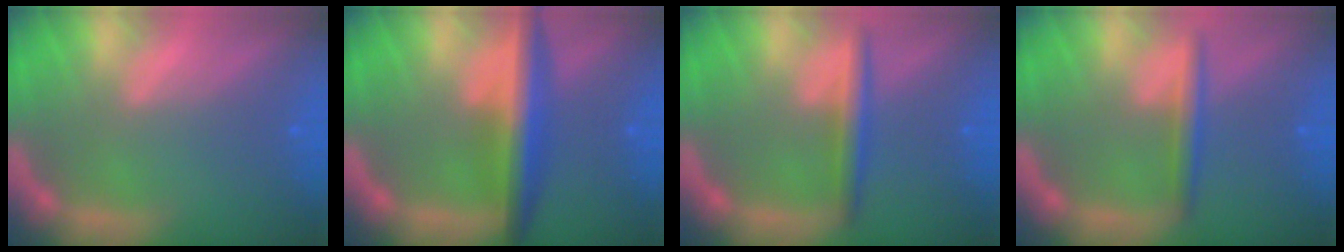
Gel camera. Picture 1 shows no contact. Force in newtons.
{"total": 6.0}
{"total": 3.0}
{"total": 2.5}